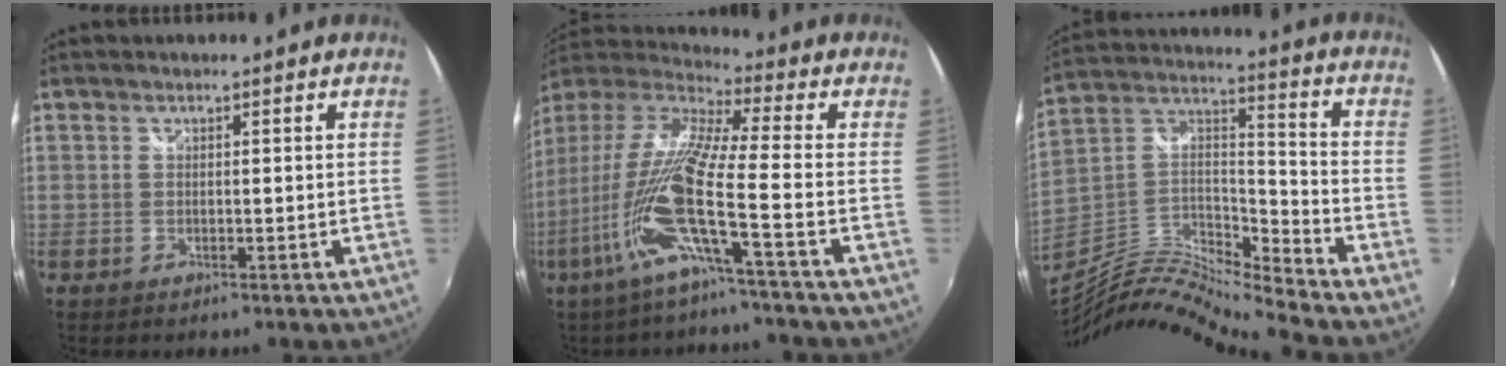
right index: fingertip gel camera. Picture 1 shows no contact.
{"total": 17.0, "force": [-6.3, 0.3, 15.8], "torque": [-0.294, -0.029, -0.132]}
{"total": 15.9, "force": [-14.4, -0.4, 6.7], "torque": [-0.128, 0.001, -0.281]}